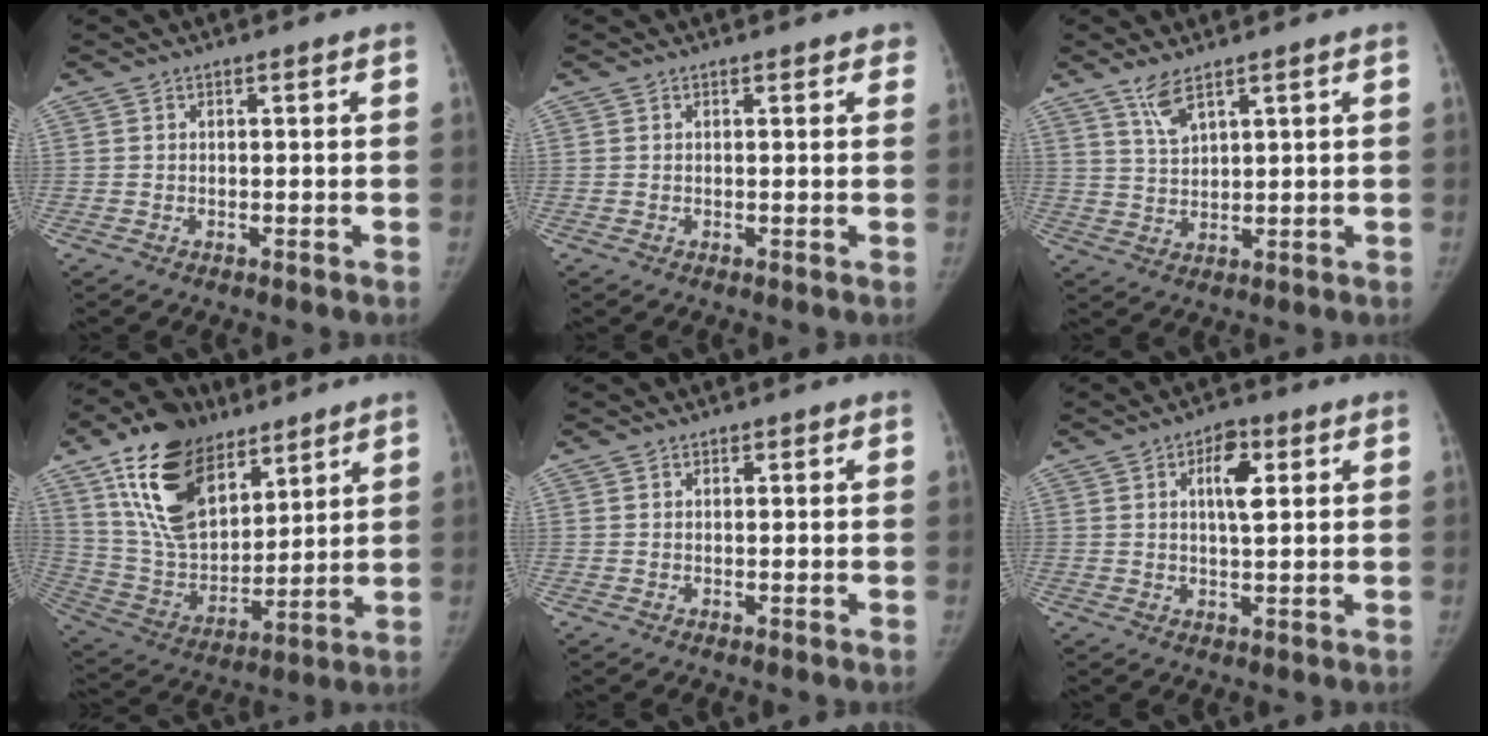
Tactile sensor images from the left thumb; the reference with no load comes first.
{"total": 1.3, "force": [1.0, 0.9, 0.1], "torque": [0.021, -0.003, 0.004]}
{"total": 4.7, "force": [3.4, 1.4, 3.0], "torque": [-0.056, -0.018, 0.073]}
{"total": 22.7, "force": [13.0, 12.7, 13.7], "torque": [-0.214, -0.040, 0.242]}
{"total": 0.8, "force": [0.4, 0.7, 0.1], "torque": [0.011, -0.001, 0.003]}
{"total": 6.0, "force": [2.0, 2.8, 4.9], "torque": [-0.064, -0.005, 0.030]}